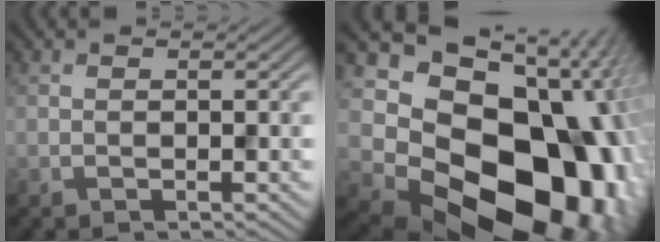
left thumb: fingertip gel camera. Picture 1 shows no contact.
{"total": 21.9, "force": [-4.3, 16.4, 13.9], "torque": [-0.229, -0.052, -0.057]}